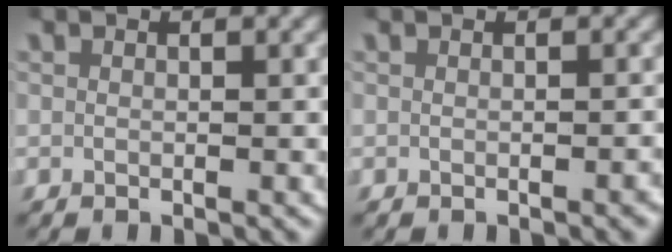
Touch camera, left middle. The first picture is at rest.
{"total": 0.6, "force": [-0.4, -0.1, 0.4], "torque": [-0.002, 0.005, -0.009]}